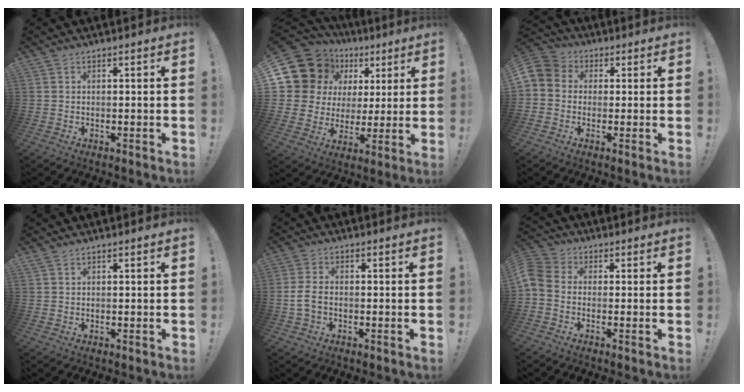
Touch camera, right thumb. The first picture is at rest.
{"total": 15.9, "force": [7.8, 12.2, 6.7], "torque": [-0.106, -0.042, 0.167]}
{"total": 5.6, "force": [-0.5, 5.1, 2.3], "torque": [-0.052, 0.014, -0.007]}
{"total": 0.8, "force": [0.6, 0.1, 0.6], "torque": [-0.016, 0.001, 0.012]}
{"total": 4.9, "force": [-1.1, 3.1, 3.6], "torque": [-0.074, 0.013, -0.018]}
{"total": 5.5, "force": [-1.5, 4.0, 3.4], "torque": [-0.084, 0.005, -0.028]}